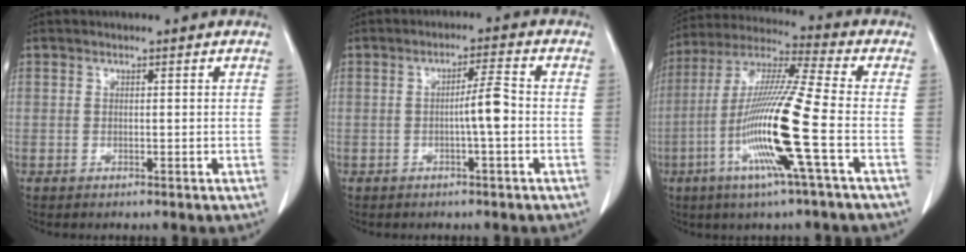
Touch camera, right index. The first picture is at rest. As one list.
[{"total": 4.1, "force": [-0.8, -0.1, 4.1], "torque": [-0.063, 0.004, -0.014]}, {"total": 16.2, "force": [-4.8, -1.1, 15.4], "torque": [-0.309, -0.015, -0.101]}]